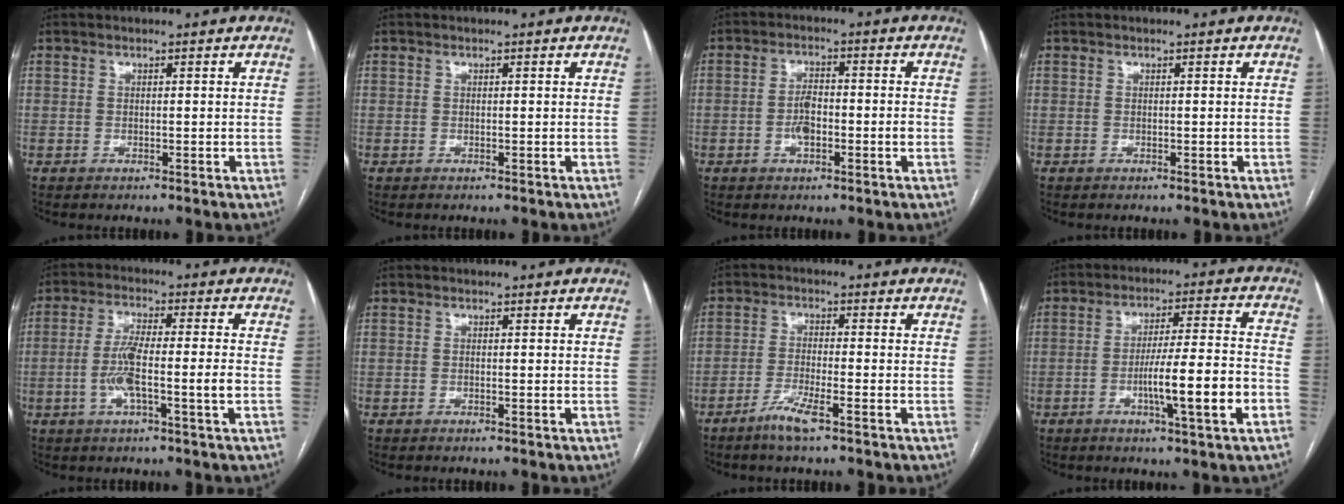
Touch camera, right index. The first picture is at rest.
{"total": 0.0}
{"total": 4.4, "force": [-1.2, 1.6, 3.9], "torque": [-0.083, 0.008, -0.021]}
{"total": 0.0}
{"total": 7.6, "force": [-1.8, 0.3, 7.4], "torque": [-0.146, 0.007, -0.035]}
{"total": 0.0}
{"total": 4.5, "force": [-2.9, 0.1, 3.4], "torque": [-0.069, -0.006, -0.059]}
{"total": 11.1, "force": [-3.7, -0.1, 10.4], "torque": [-0.171, 0.000, -0.060]}